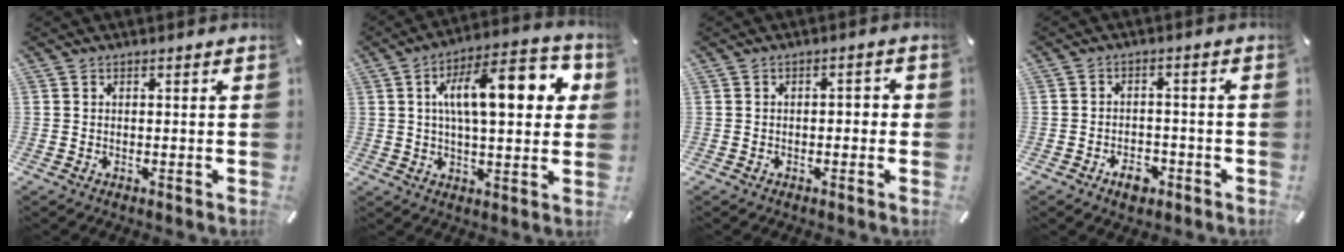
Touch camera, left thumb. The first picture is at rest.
{"total": 17.7, "force": [4.8, 6.9, 15.6], "torque": [-0.249, 0.001, 0.071]}
{"total": 2.1, "force": [-1.1, 1.0, 1.4], "torque": [-0.027, 0.011, -0.025]}
{"total": 4.7, "force": [-2.9, 2.9, 2.4], "torque": [-0.043, 0.012, -0.051]}